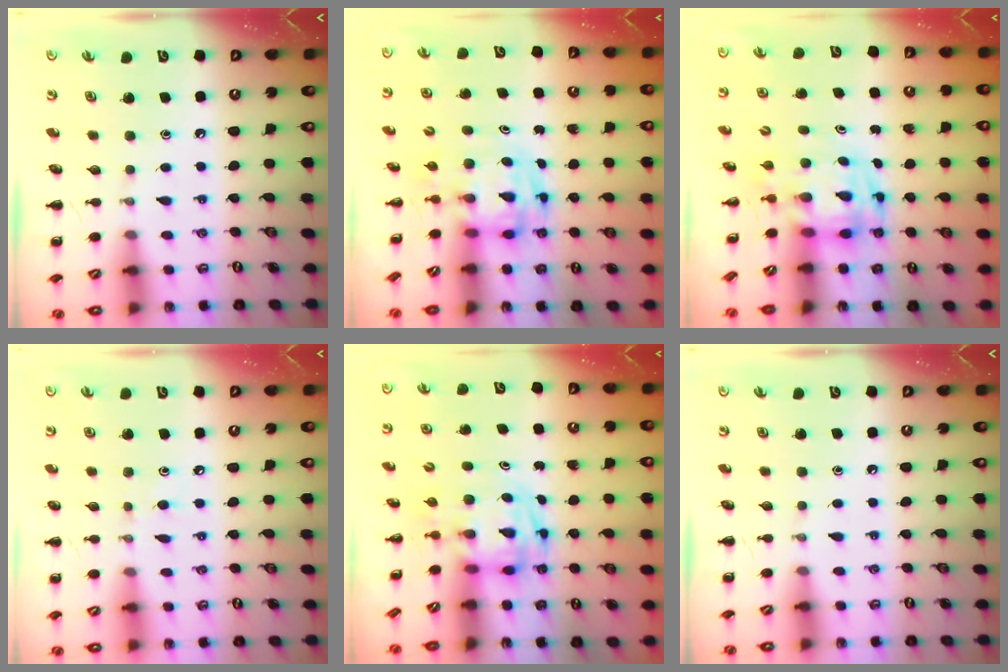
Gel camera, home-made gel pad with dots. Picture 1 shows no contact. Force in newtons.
{"total": 3.3, "press": 3.3, "slide": 0.6}
{"total": 3.5, "press": 3.4, "slide": 0.7}
{"total": 2.5, "press": 2.3, "slide": 0.9}
{"total": 2.8, "press": 2.8, "slide": 0.5}
{"total": 0.0}